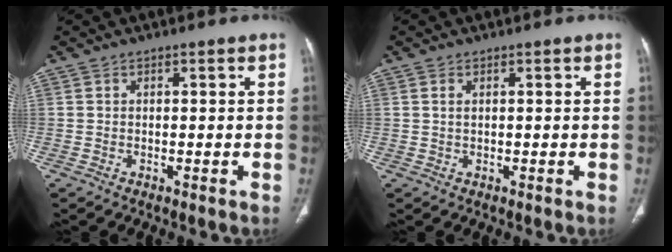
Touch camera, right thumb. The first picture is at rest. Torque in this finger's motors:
{"motor_torque": [-0.03, -0.37, -0.47, 0.03, 0.08]}